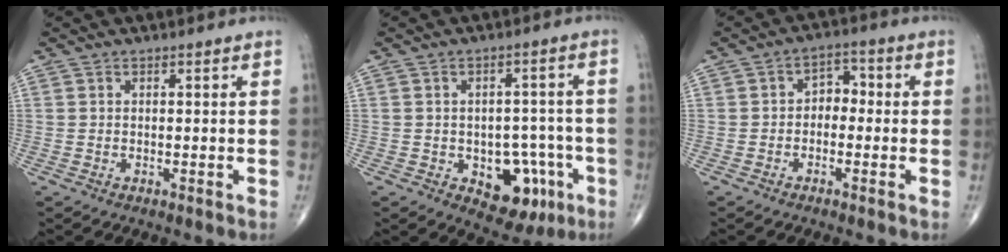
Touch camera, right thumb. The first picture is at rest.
{"total": 10.7, "force": [-4.0, 6.9, 7.1], "torque": [-0.048, 0.027, -0.042]}
{"total": 4.1, "force": [-0.6, 3.0, 2.8], "torque": [-0.020, 0.022, -0.025]}